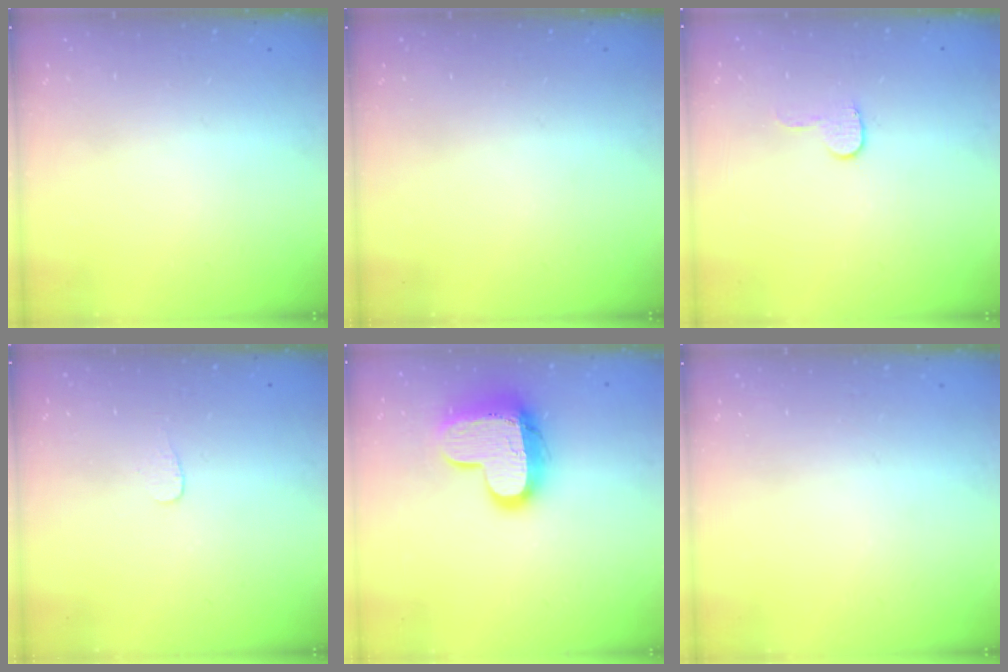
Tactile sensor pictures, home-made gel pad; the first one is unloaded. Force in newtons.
{"total": 0.0}
{"total": 5.6, "press": 5.6, "slide": 0.5}
{"total": 3.0, "press": 3.0, "slide": 0.2}
{"total": 15.1, "press": 15.0, "slide": 1.2}
{"total": 0.0}